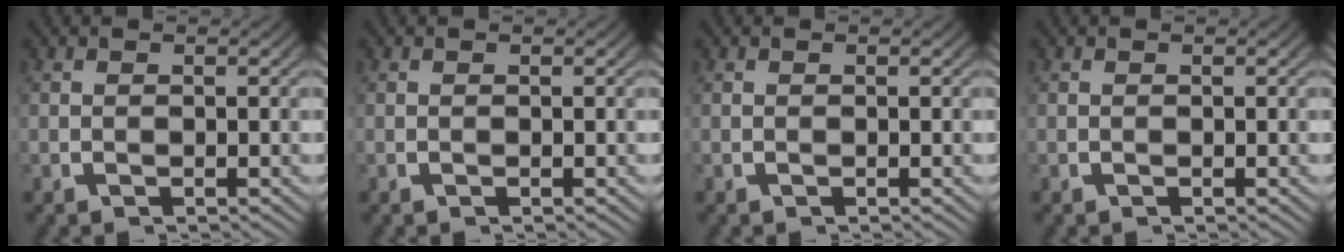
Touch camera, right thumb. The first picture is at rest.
{"total": 0.0}
{"total": 0.0}
{"total": 0.0}